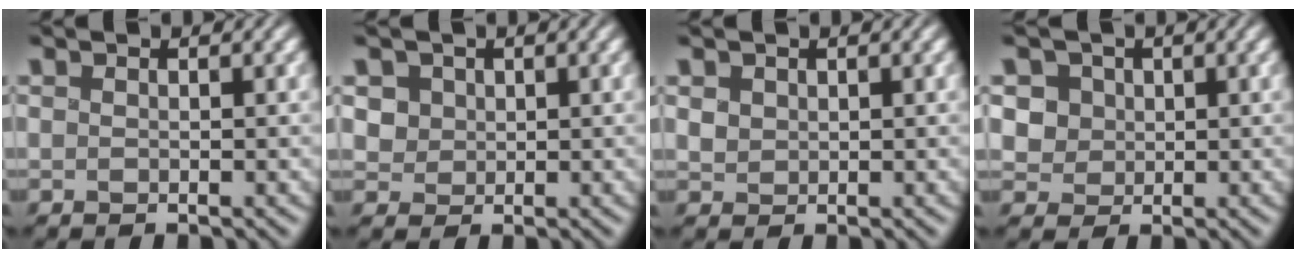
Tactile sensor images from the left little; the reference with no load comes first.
{"total": 2.0, "force": [0.4, 1.9, 0.6], "torque": [-0.018, -0.010, 0.016]}
{"total": 1.3, "force": [0.4, 1.1, 0.5], "torque": [-0.012, 0.000, 0.010]}
{"total": 3.7, "force": [0.7, 3.3, 1.4], "torque": [-0.040, 0.002, 0.016]}